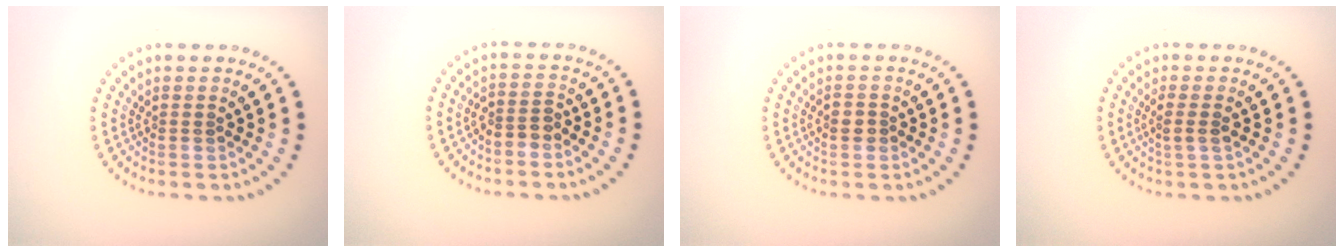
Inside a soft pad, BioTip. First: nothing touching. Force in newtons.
{"total": 1.8, "press": 1.5, "slide": 1.0}
{"total": 1.3, "press": 1.2, "slide": 0.3}
{"total": 1.5, "press": 1.3, "slide": 0.6}